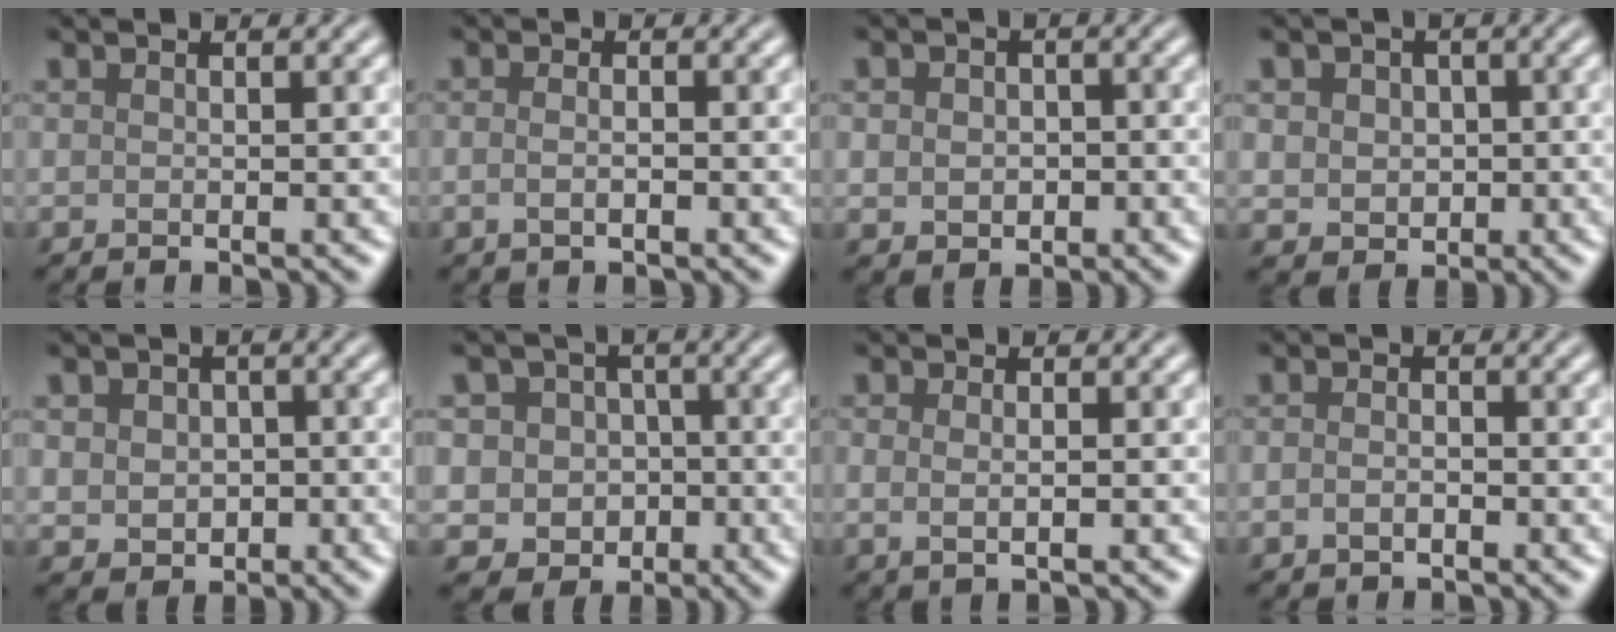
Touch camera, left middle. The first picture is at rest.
{"total": 1.5, "force": [-0.4, 0.7, 1.3], "torque": [-0.021, -0.002, -0.012]}
{"total": 2.8, "force": [-0.2, 2.3, 1.7], "torque": [-0.017, -0.005, -0.006]}
{"total": 4.1, "force": [0.4, 3.5, 2.1], "torque": [-0.033, 0.010, -0.008]}
{"total": 3.8, "force": [0.1, 3.3, 2.0], "torque": [-0.032, -0.001, -0.003]}
{"total": 5.3, "force": [-0.2, 5.0, 1.7], "torque": [-0.015, 0.016, -0.029]}
{"total": 1.7, "force": [0.2, 0.9, 1.4], "torque": [-0.021, -0.003, 0.000]}
{"total": 1.5, "force": [-0.6, 0.9, 1.0], "torque": [-0.020, 0.000, -0.015]}